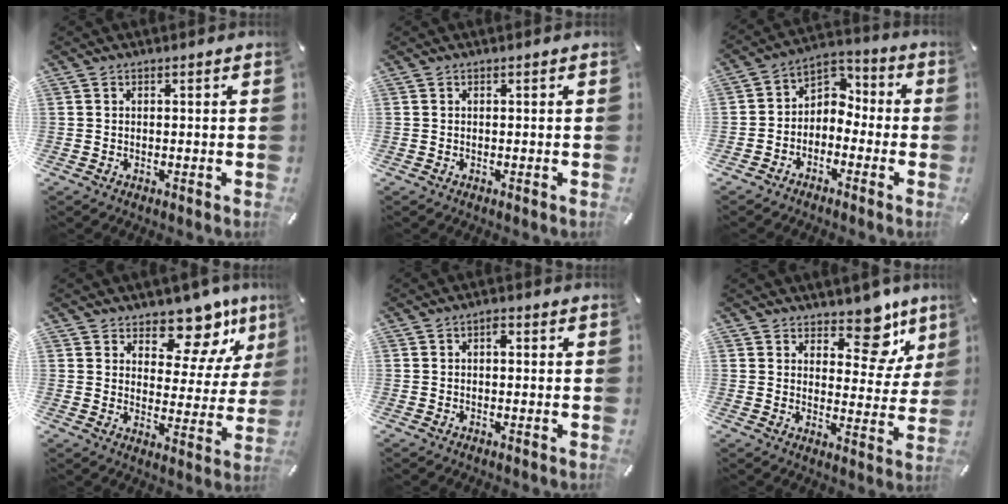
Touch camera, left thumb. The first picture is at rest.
{"total": 0.0}
{"total": 5.5, "force": [-2.1, 5.0, 1.0], "torque": [-0.021, 0.017, -0.040]}
{"total": 12.0, "force": [9.3, 6.1, 4.5], "torque": [-0.062, -0.081, 0.165]}
{"total": 1.3, "force": [0.0, 0.8, 1.1], "torque": [-0.022, 0.008, -0.003]}
{"total": 11.5, "force": [8.0, 5.9, 5.7], "torque": [-0.052, -0.066, 0.136]}